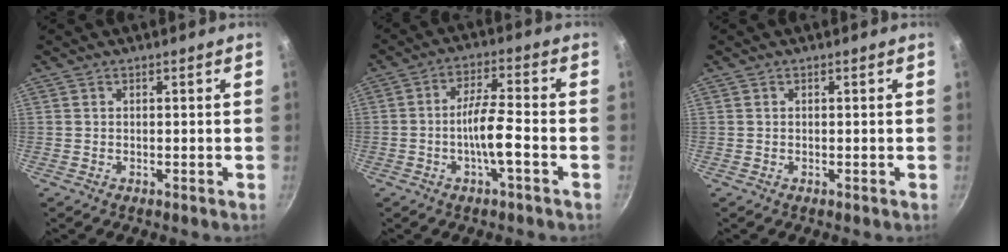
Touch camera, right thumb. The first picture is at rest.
{"total": 7.2, "force": [-2.5, 1.4, 6.7], "torque": [-0.124, 0.029, -0.048]}
{"total": 0.0}